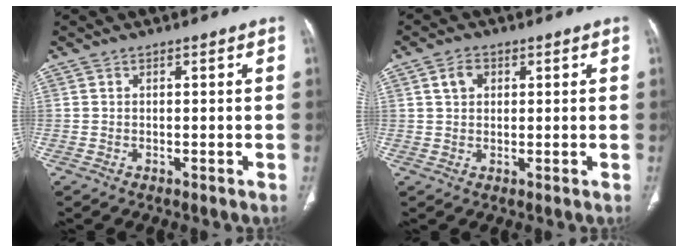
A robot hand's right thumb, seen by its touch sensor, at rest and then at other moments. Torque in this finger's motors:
{"motor_torque": [-0.17, 0.29, -0.21, -0.25, 0.04]}